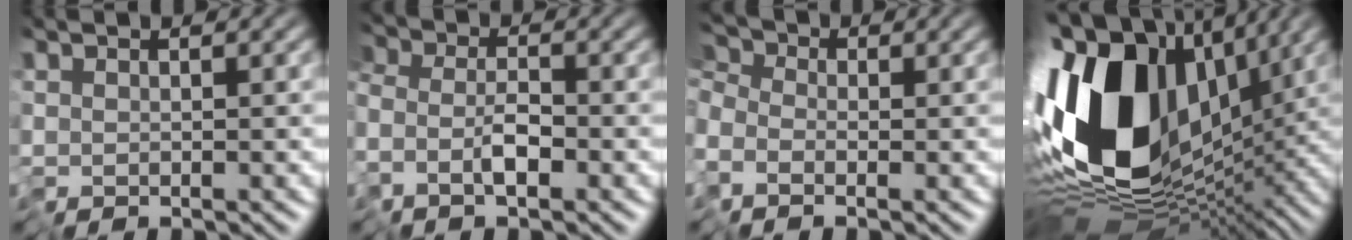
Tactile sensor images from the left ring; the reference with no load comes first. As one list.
[{"total": 2.6, "force": [-1.9, 1.0, 1.4], "torque": [-0.030, -0.009, -0.047]}, {"total": 4.6, "force": [-1.9, 3.4, 2.3], "torque": [-0.053, 0.003, -0.051]}, {"total": 18.0, "force": [0.8, 11.3, 14.0], "torque": [-0.288, -0.027, 0.027]}]